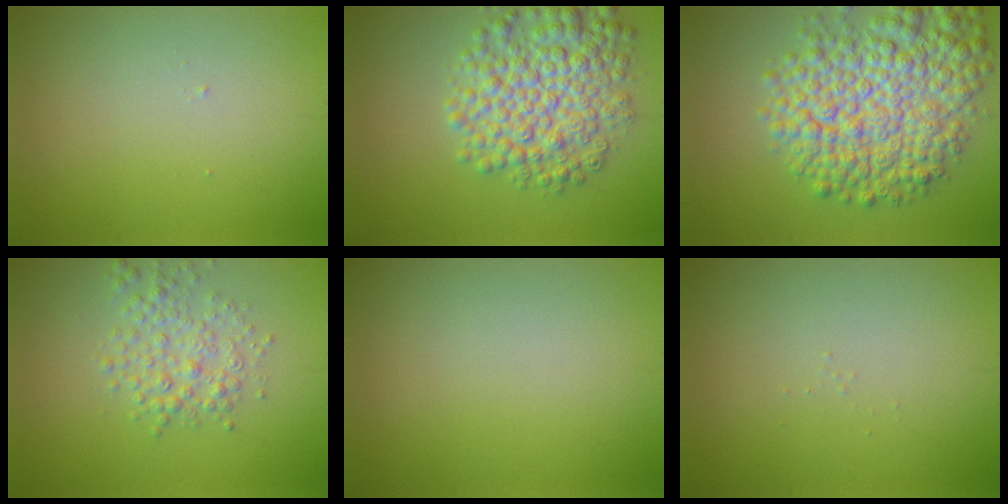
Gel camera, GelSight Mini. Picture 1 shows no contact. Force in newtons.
{"total": 7.3, "press": 7.3, "slide": 0.1}
{"total": 9.7, "press": 9.7, "slide": 0.3}
{"total": 3.1, "press": 3.1, "slide": 0.0}
{"total": 0.0}
{"total": 0.0}